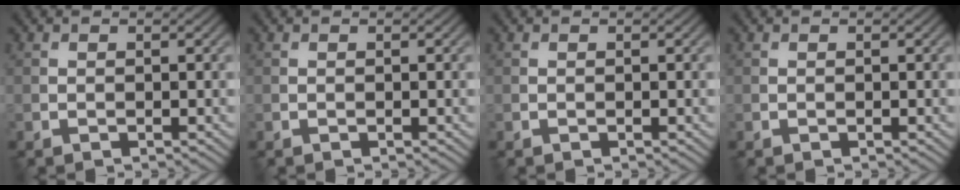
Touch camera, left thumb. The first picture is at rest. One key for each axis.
{"total": 0.0}
{"total": 0.0}
{"total": 0.0}